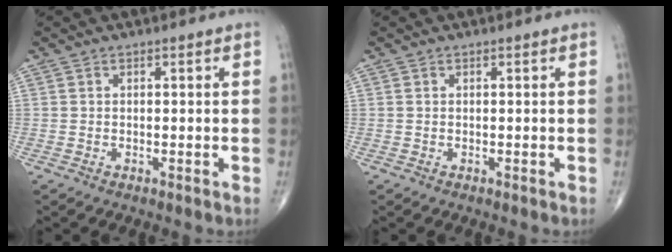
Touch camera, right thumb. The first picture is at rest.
{"total": 0.0}